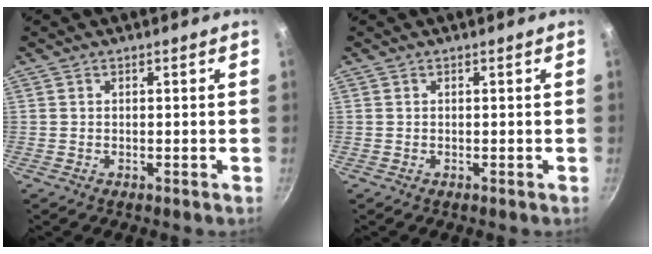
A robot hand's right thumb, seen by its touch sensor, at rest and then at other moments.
{"total": 0.0}